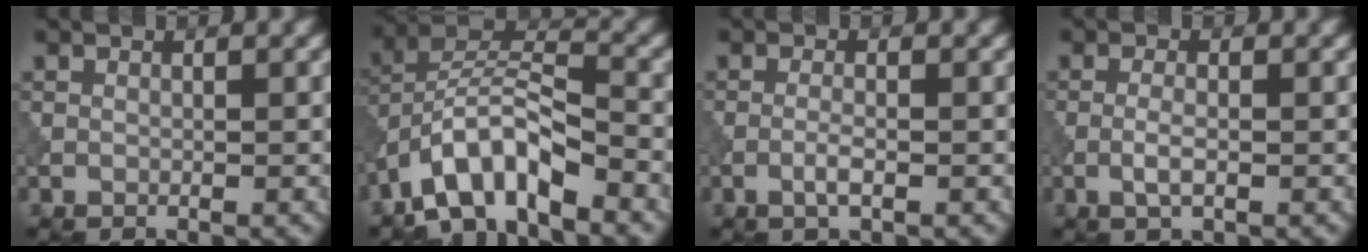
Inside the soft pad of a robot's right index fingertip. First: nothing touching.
{"total": 7.4, "force": [-5.0, 2.4, 4.9], "torque": [-0.083, 0.014, -0.100]}
{"total": 1.5, "force": [-0.6, 0.3, 1.4], "torque": [-0.029, 0.000, -0.016]}
{"total": 1.7, "force": [-0.5, 0.5, 1.6], "torque": [-0.035, -0.001, -0.015]}